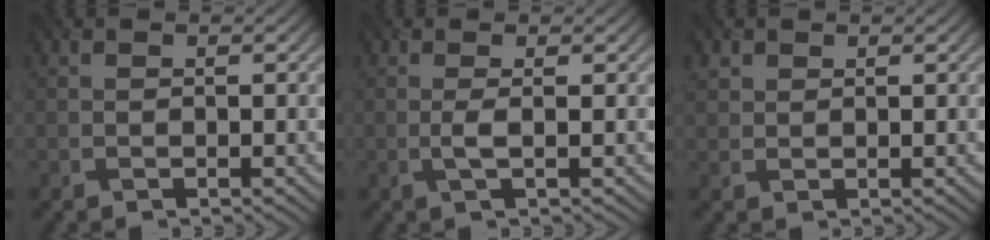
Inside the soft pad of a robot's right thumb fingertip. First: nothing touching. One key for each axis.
{"total": 1.7, "fx": -0.1, "fy": 0.2, "fz": 1.7, "tx": -0.039, "ty": 0.003, "tz": -0.007}
{"total": 1.3, "fx": 0.9, "fy": 0.9, "fz": 0.1, "tx": -0.001, "ty": 0.002, "tz": 0.022}